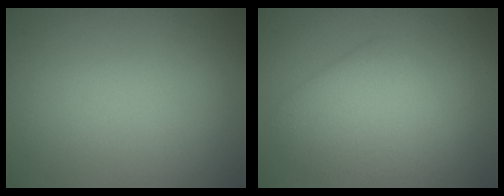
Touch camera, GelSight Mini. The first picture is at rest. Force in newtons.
{"total": 4.5, "press": 4.5, "slide": 0.2}